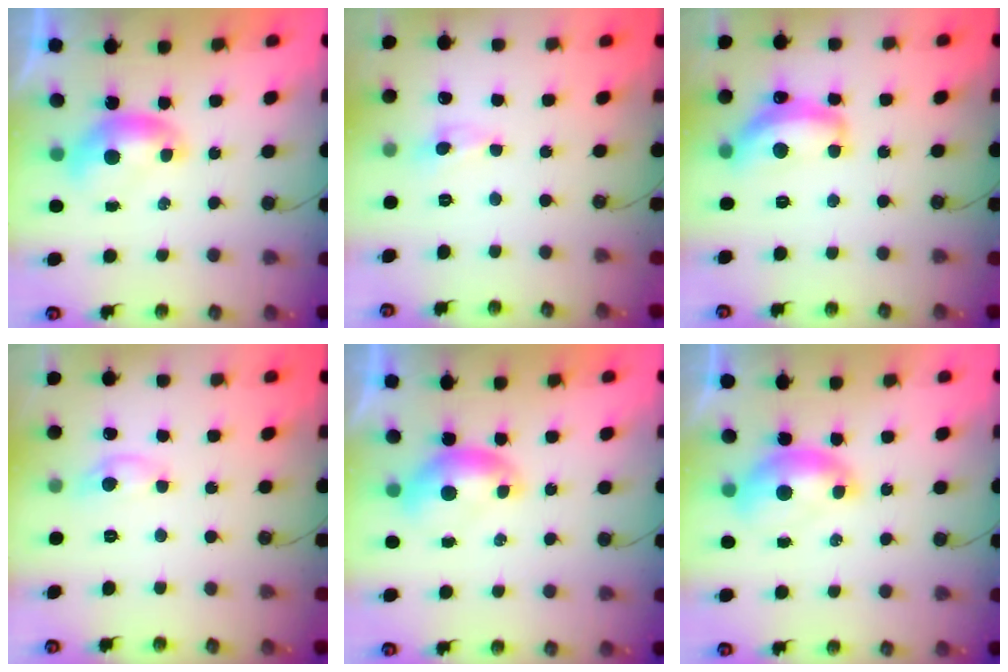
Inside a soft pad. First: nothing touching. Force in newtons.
{"total": 0.6, "press": 0.5, "slide": 0.4}
{"total": 8.3, "press": 8.3, "slide": 0.8}
{"total": 0.0}
{"total": 0.0}
{"total": 1.5, "press": 1.4, "slide": 0.6}